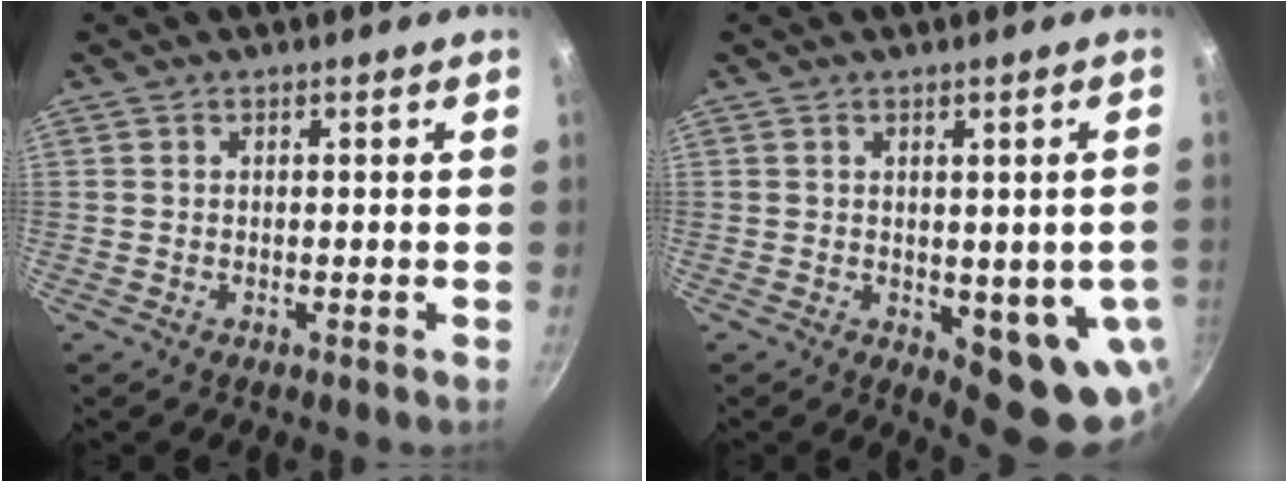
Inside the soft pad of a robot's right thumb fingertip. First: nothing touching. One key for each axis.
{"total": 11.6, "fx": -1.8, "fy": 5.0, "fz": 10.3, "tx": -0.085, "ty": -0.012, "tz": -0.013}